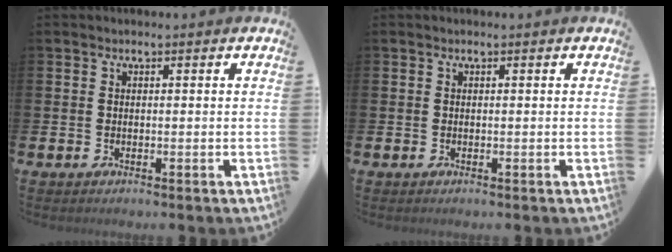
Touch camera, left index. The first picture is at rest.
{"total": 0.0}